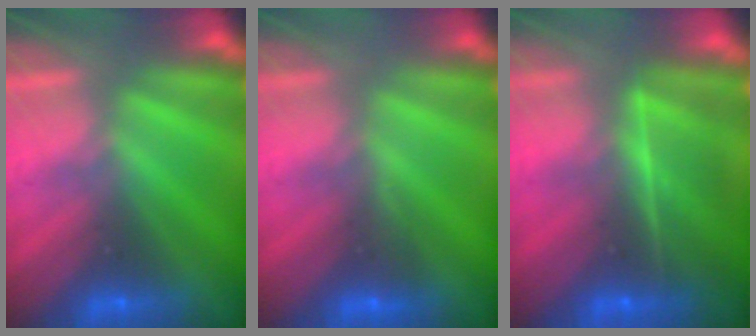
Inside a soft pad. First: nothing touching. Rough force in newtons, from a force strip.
{"total": 2.8}
{"total": 7.1}